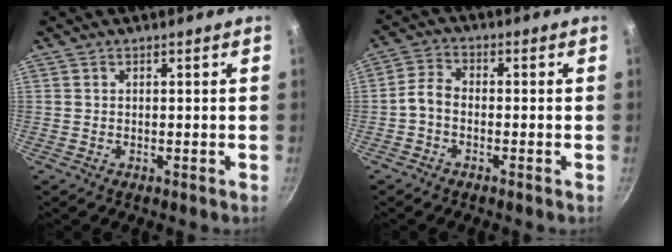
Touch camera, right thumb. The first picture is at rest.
{"total": 4.4, "force": [-1.3, 2.8, 3.2], "torque": [-0.061, 0.020, -0.034]}